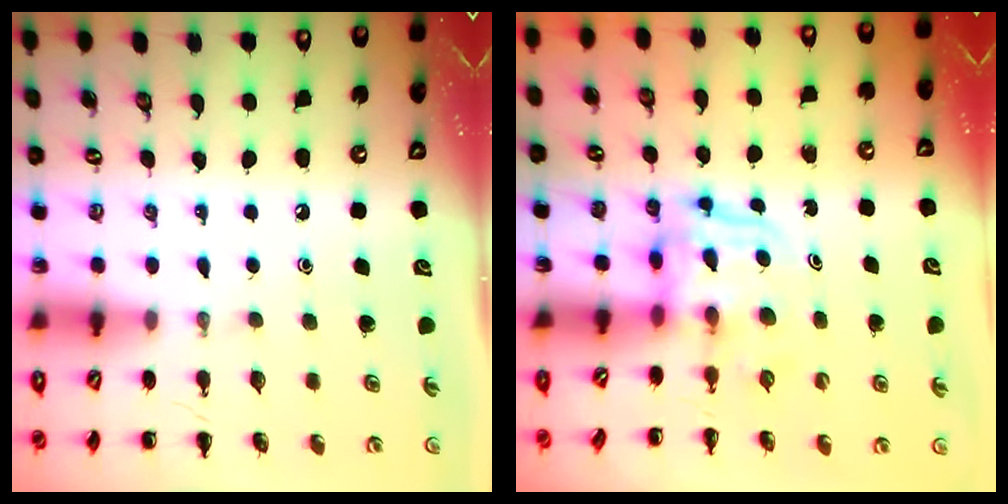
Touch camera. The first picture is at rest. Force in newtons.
{"total": 3.4, "press": 3.4, "slide": 0.3}